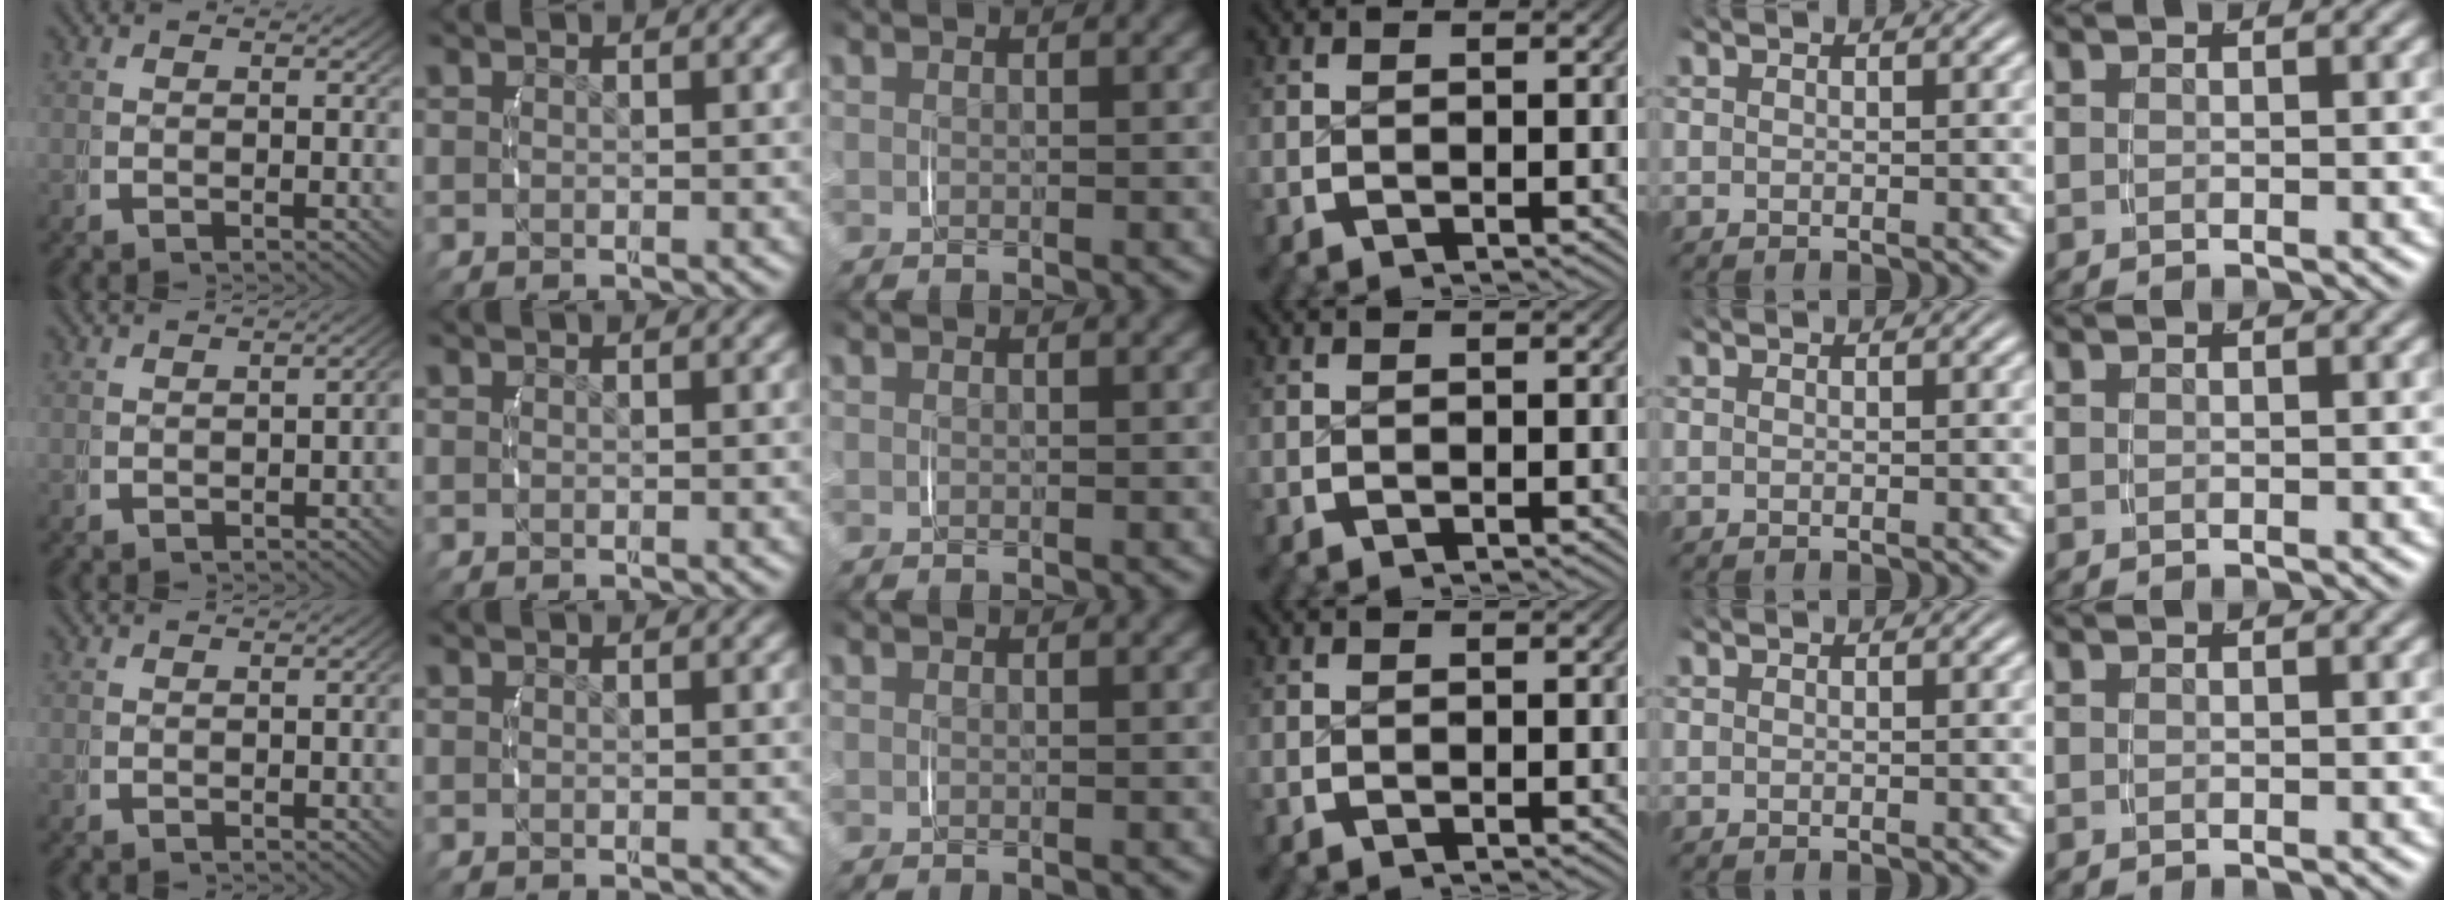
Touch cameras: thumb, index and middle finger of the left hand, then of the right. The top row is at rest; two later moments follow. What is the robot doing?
{"motion": "lift_and_place", "object": "string"}